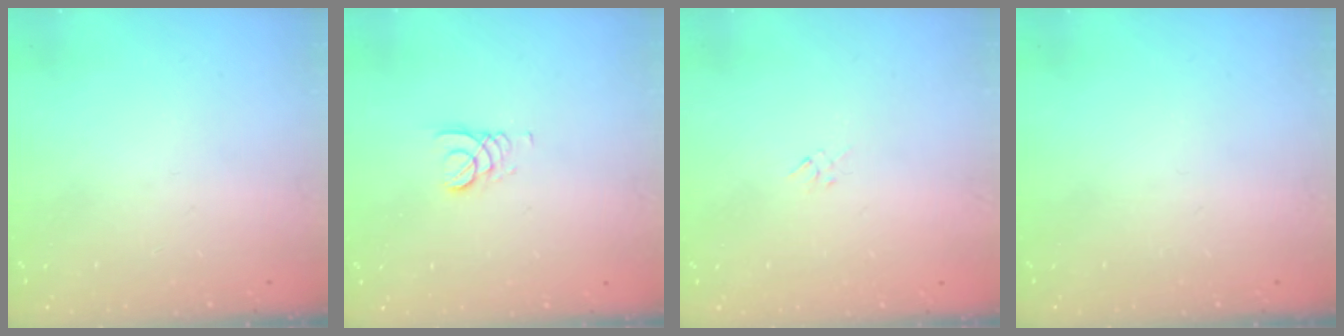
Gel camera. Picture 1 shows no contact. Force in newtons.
{"total": 2.2, "press": 2.2, "slide": 0.3}
{"total": 2.3, "press": 2.2, "slide": 0.6}
{"total": 0.0}